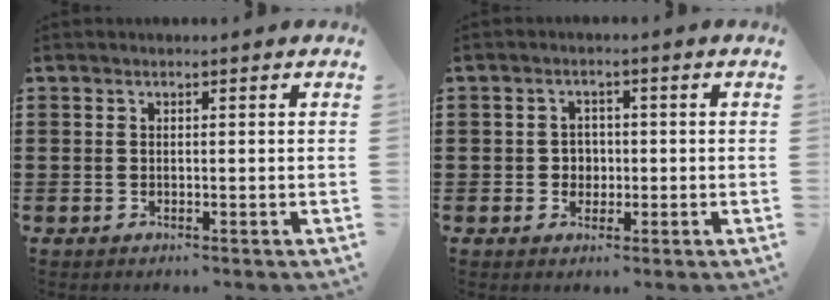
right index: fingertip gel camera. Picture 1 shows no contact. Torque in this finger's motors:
{"motor_torque": [0.01, 0.00, 0.01, 0.00]}